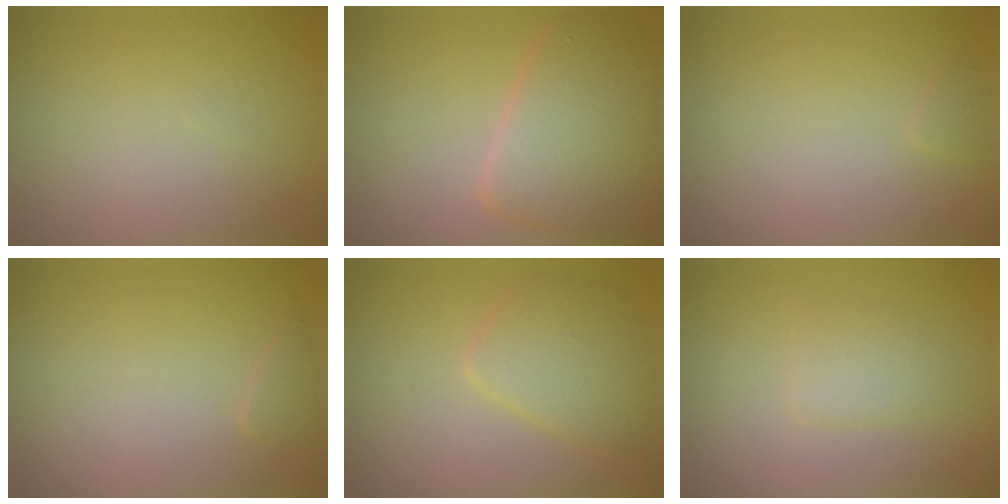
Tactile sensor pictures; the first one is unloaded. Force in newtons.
{"total": 6.2, "press": 6.2, "slide": 0.2}
{"total": 0.5, "press": 0.5, "slide": 0.0}
{"total": 0.7, "press": 0.7, "slide": 0.1}
{"total": 3.5, "press": 3.5, "slide": 0.1}
{"total": 1.8, "press": 1.8, "slide": 0.1}